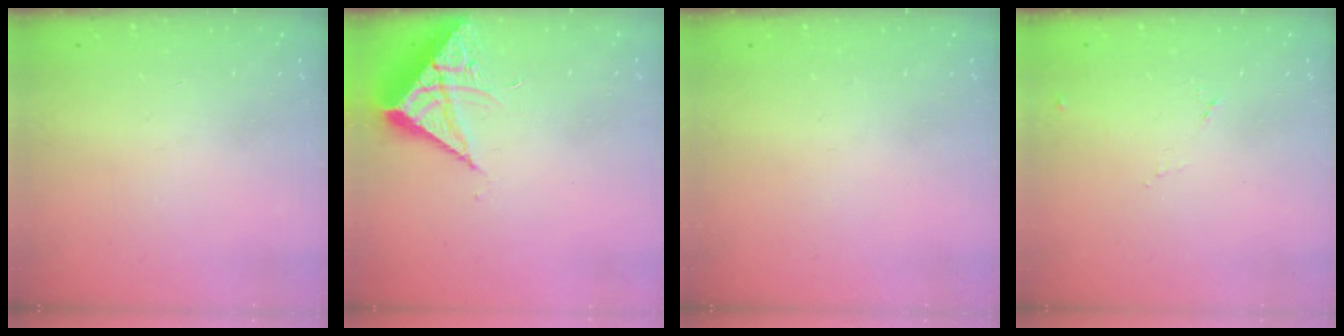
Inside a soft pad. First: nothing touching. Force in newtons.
{"total": 6.2, "press": 6.2, "slide": 0.4}
{"total": 0.0}
{"total": 4.4, "press": 4.3, "slide": 1.0}